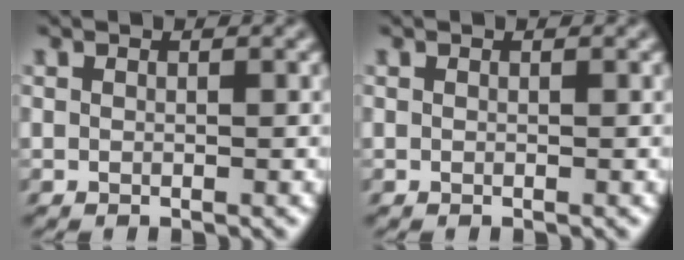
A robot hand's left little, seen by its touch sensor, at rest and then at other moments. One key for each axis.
{"total": 0.0}